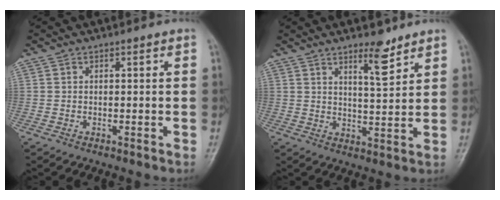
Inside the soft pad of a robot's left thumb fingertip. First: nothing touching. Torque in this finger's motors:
{"motor_torque": [0.04, -0.02, -0.25, -0.30, 0.03]}